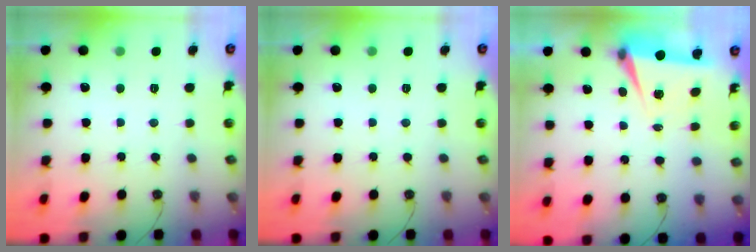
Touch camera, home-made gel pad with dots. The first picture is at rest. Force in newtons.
{"total": 0.0}
{"total": 6.9, "press": 5.4, "slide": 4.3}